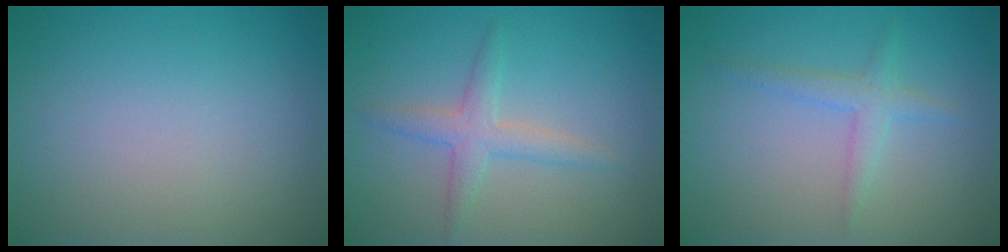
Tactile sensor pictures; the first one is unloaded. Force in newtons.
{"total": 2.5, "press": 2.5, "slide": 0.1}
{"total": 2.0, "press": 2.0, "slide": 0.0}